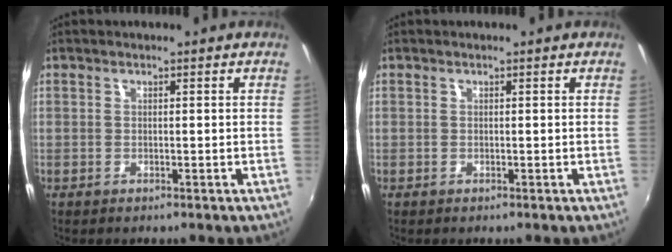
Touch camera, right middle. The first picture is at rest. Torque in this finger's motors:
{"motor_torque": [0.00, 0.00, 0.00, 0.00]}